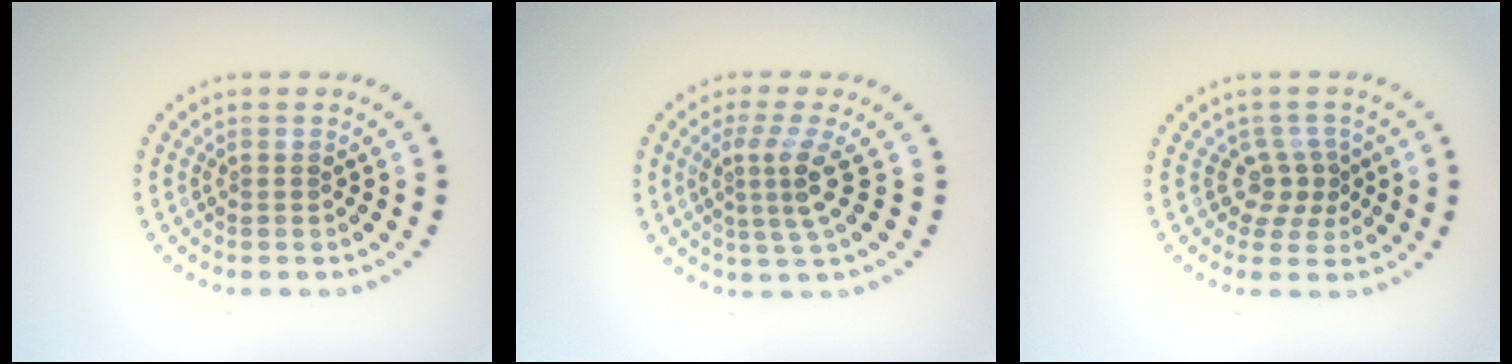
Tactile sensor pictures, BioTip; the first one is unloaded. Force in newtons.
{"total": 3.3, "press": 2.3, "slide": 2.4}
{"total": 2.5, "press": 1.7, "slide": 1.9}